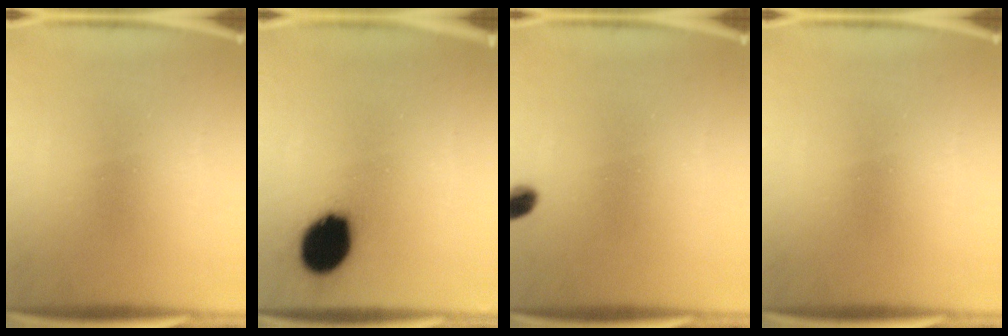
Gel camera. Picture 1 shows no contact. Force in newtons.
{"total": 13.7}
{"total": 2.9}
{"total": 0.0}